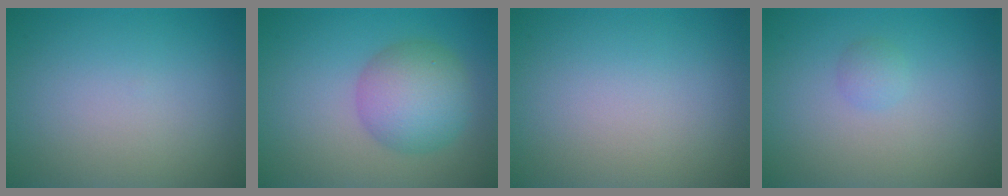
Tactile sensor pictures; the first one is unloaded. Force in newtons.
{"total": 5.6, "press": 5.6, "slide": 0.1}
{"total": 0.0}
{"total": 1.0, "press": 1.0, "slide": 0.0}